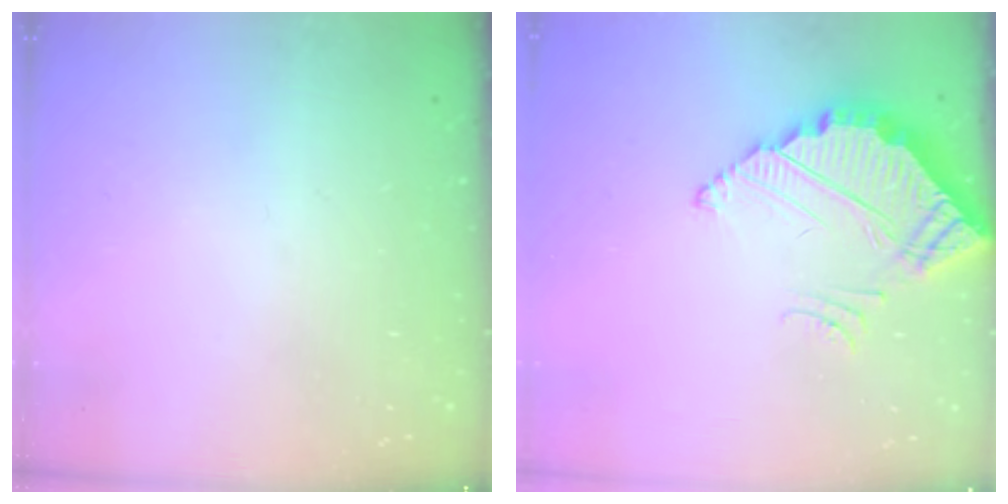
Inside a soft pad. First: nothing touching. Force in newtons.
{"total": 4.0, "press": 4.0, "slide": 0.2}